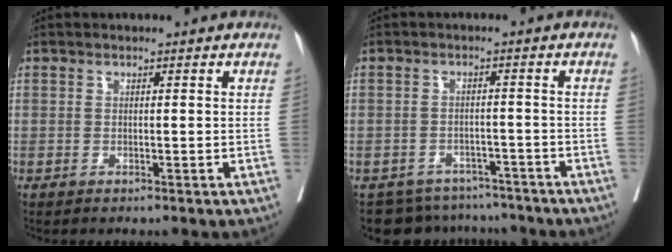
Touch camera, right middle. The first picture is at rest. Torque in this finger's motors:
{"motor_torque": [-0.03, -0.05, 0.01, 0.00]}